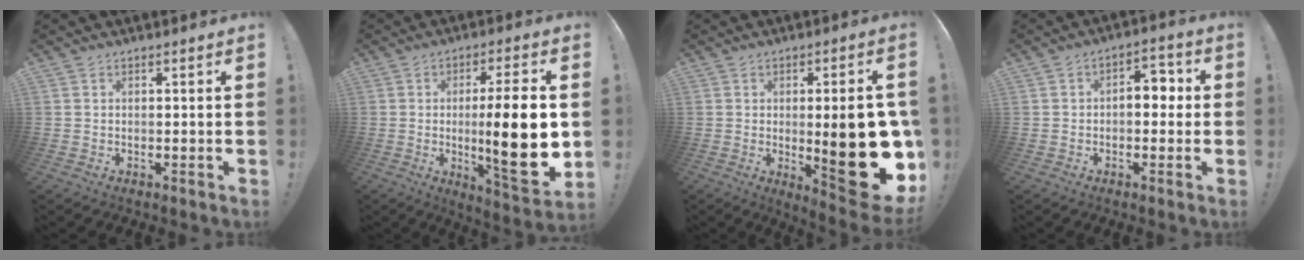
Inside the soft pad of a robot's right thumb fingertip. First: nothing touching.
{"total": 18.8, "force": [-0.9, 2.9, 18.5], "torque": [-0.297, -0.014, -0.016]}
{"total": 22.5, "force": [-2.5, 6.6, 21.3], "torque": [-0.282, -0.011, -0.026]}
{"total": 6.7, "force": [0.2, 4.2, 5.3], "torque": [-0.072, 0.006, -0.002]}